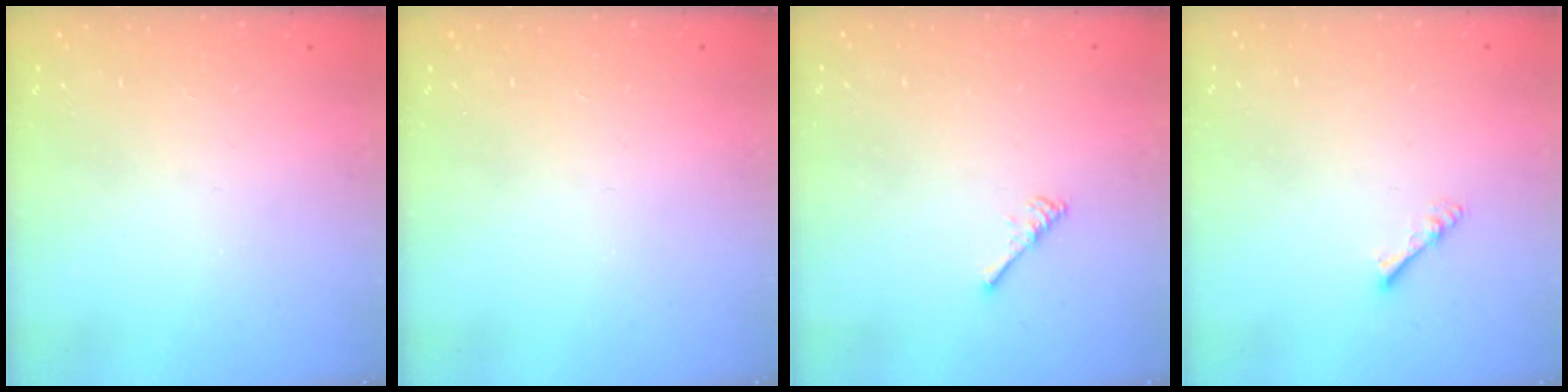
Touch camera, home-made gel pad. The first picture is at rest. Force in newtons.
{"total": 0.0}
{"total": 2.7, "press": 2.6, "slide": 0.5}
{"total": 2.9, "press": 2.8, "slide": 0.4}